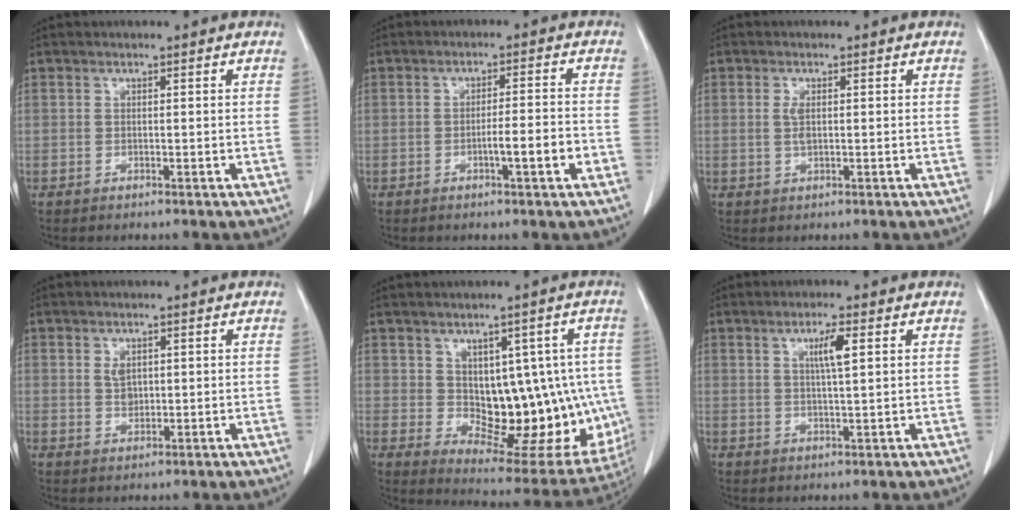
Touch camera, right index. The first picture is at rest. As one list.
[{"total": 4.7, "force": [-1.7, 0.2, 4.3], "torque": [-0.063, 0.000, -0.025]}, {"total": 2.0, "force": [0.2, 0.7, 1.8], "torque": [-0.040, -0.001, 0.005]}, {"total": 2.2, "force": [0.6, 1.5, 1.6], "torque": [-0.028, -0.001, 0.013]}, {"total": 15.9, "force": [-0.3, 8.4, 13.5], "torque": [-0.152, 0.011, 0.023]}, {"total": 3.8, "force": [1.3, 0.0, 3.5], "torque": [-0.061, -0.001, 0.022]}]